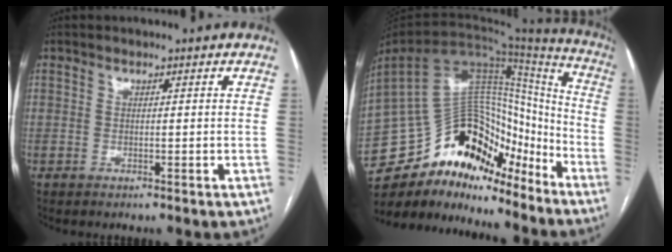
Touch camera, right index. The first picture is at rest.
{"total": 22.6, "force": [-17.2, 9.8, 10.9], "torque": [-0.207, 0.045, -0.283]}